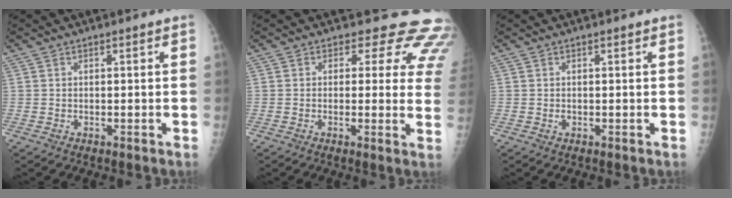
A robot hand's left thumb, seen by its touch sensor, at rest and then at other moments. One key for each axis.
{"total": 13.0, "fx": 9.9, "fy": 7.1, "fz": 4.6, "tx": 0.004, "ty": -0.046, "tz": 0.073}
{"total": 0.6, "fx": 0.1, "fy": 0.5, "fz": 0.3, "tx": -0.001, "ty": 0.001, "tz": 0.001}